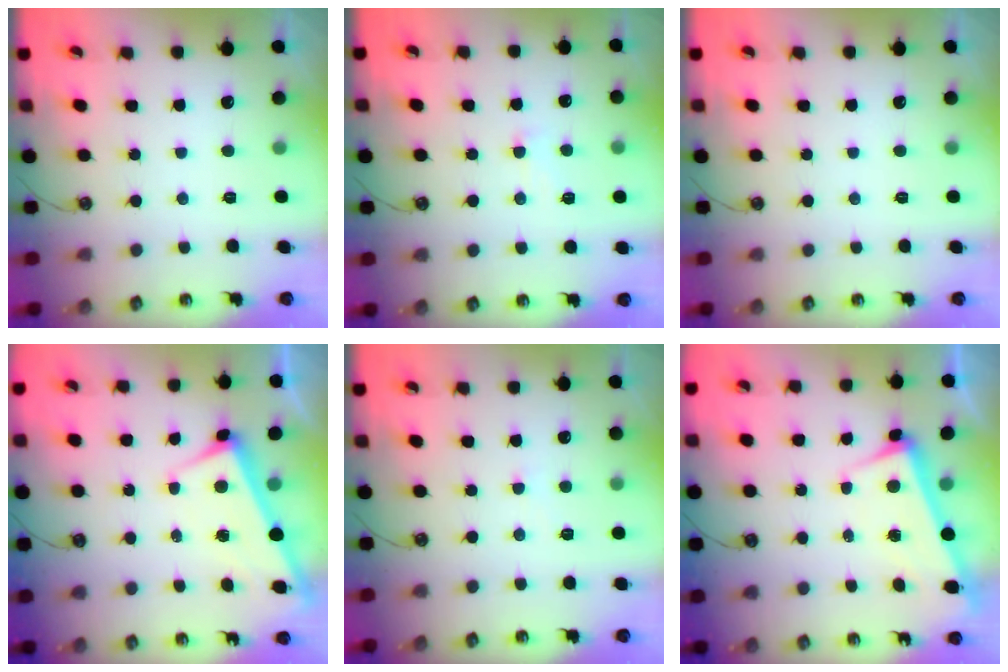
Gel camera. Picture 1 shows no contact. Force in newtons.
{"total": 0.6, "press": 0.3, "slide": 0.5}
{"total": 0.0}
{"total": 2.7, "press": 2.7, "slide": 0.4}
{"total": 2.9, "press": 2.9, "slide": 0.4}
{"total": 3.3, "press": 3.1, "slide": 1.1}